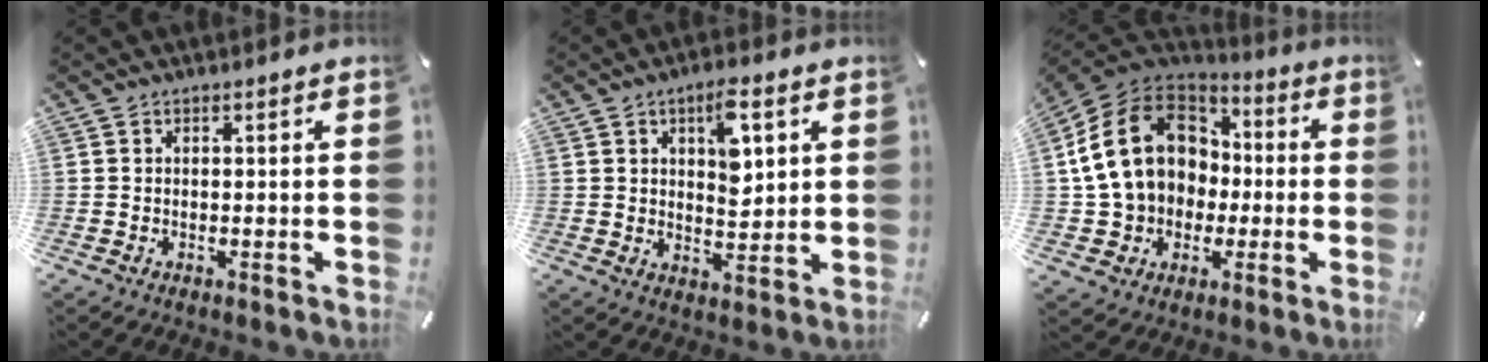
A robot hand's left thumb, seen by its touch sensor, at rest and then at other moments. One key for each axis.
{"total": 8.6, "fx": 3.6, "fy": 4.7, "fz": 6.3, "tx": -0.076, "ty": -0.016, "tz": 0.054}
{"total": 19.7, "fx": 1.3, "fy": 16.4, "fz": 10.9, "tx": -0.224, "ty": 0.024, "tz": 0.031}